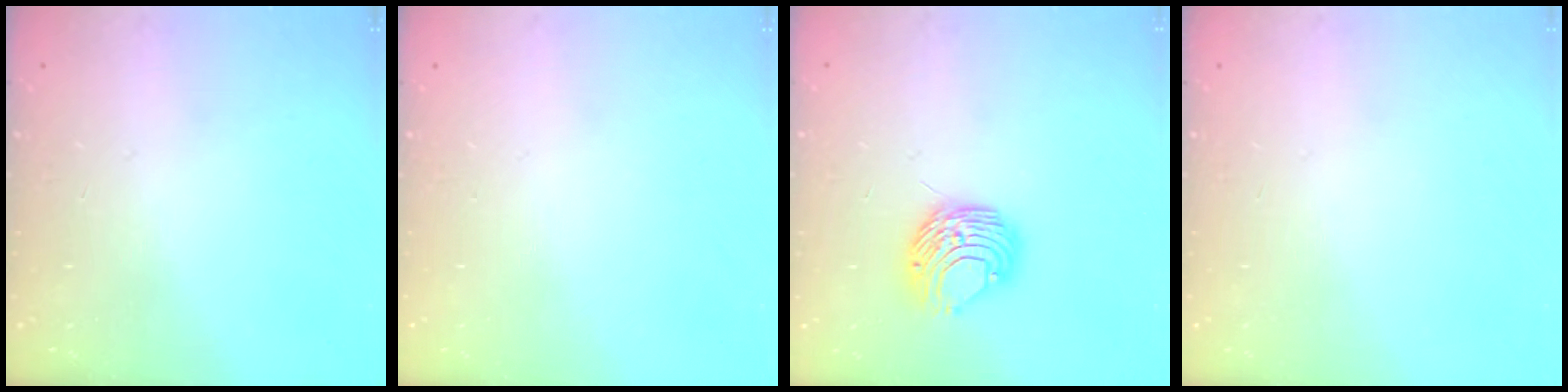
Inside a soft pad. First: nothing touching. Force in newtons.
{"total": 0.0}
{"total": 8.9, "press": 8.9, "slide": 0.7}
{"total": 0.0}